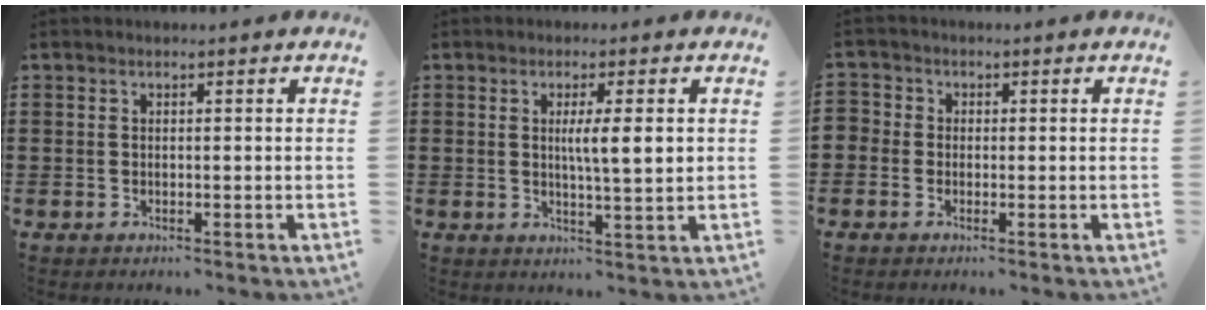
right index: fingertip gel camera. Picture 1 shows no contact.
{"total": 5.1, "force": [0.9, 0.7, 4.9], "torque": [-0.085, 0.000, 0.009]}
{"total": 1.4, "force": [-0.6, 1.3, 0.0], "torque": [-0.006, 0.005, -0.015]}